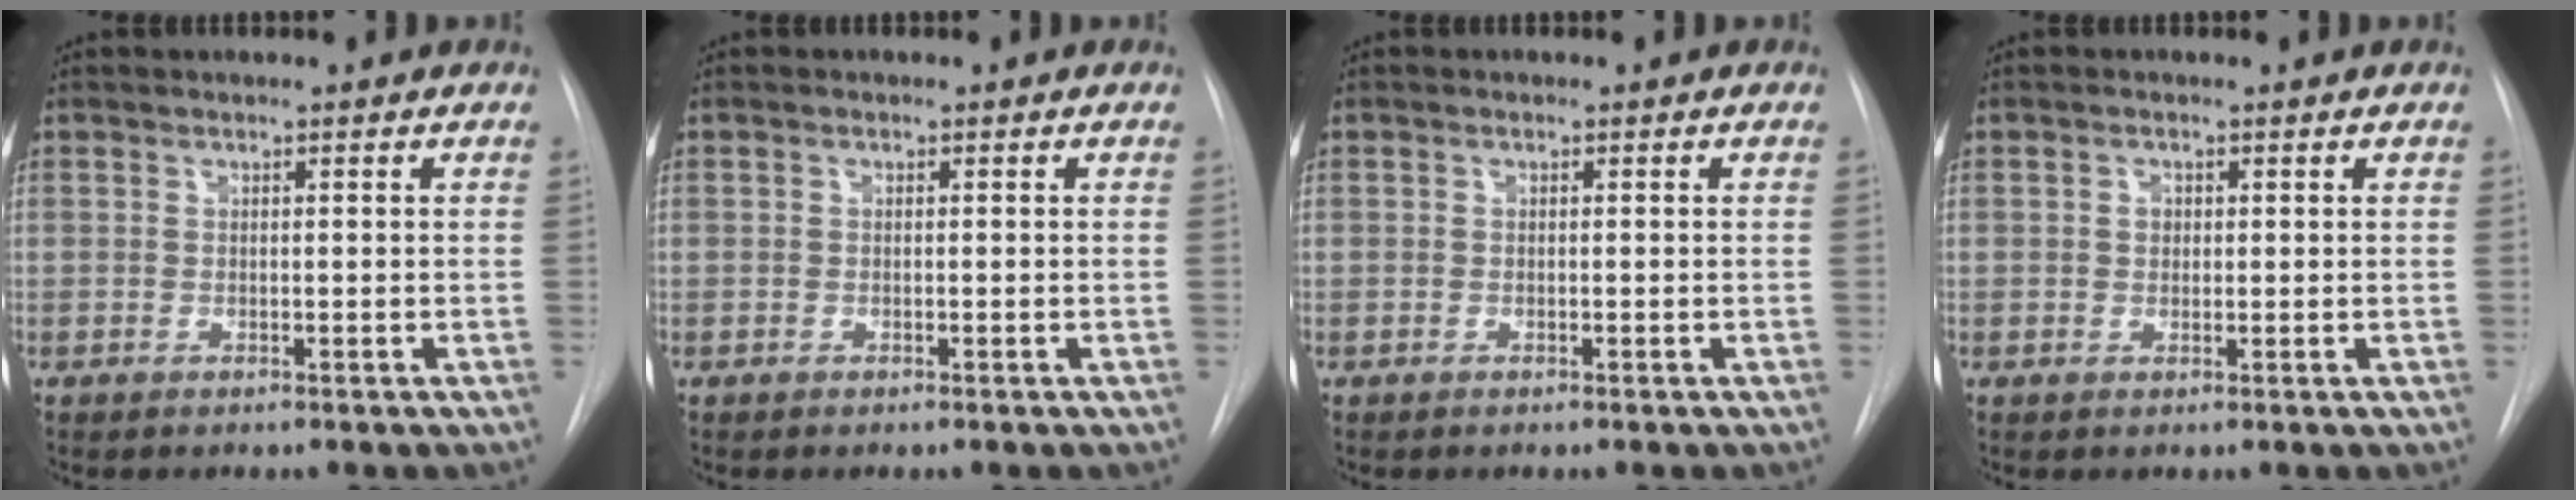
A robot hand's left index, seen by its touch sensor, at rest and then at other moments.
{"total": 0.0}
{"total": 0.0}
{"total": 1.2, "force": [0.2, 1.1, 0.6], "torque": [-0.010, 0.001, 0.002]}